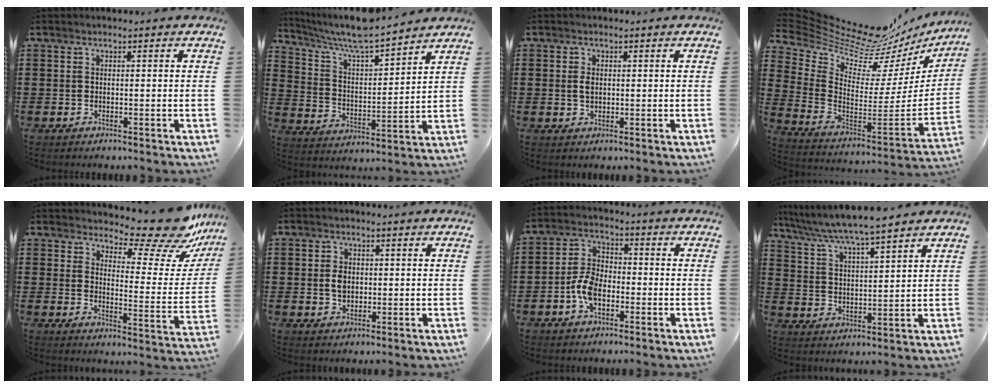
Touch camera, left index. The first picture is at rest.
{"total": 7.8, "force": [7.2, 0.6, 2.9], "torque": [-0.086, -0.043, 0.122]}
{"total": 1.8, "force": [0.3, 1.0, 1.4], "torque": [-0.032, 0.005, 0.005]}
{"total": 8.6, "force": [7.4, 2.9, 3.4], "torque": [-0.098, -0.068, 0.122]}
{"total": 11.2, "force": [9.5, 2.6, 5.2], "torque": [-0.083, -0.069, 0.160]}
{"total": 2.8, "force": [0.2, 2.0, 2.0], "torque": [-0.042, 0.008, 0.004]}
{"total": 6.2, "force": [-2.2, 3.6, 4.5], "torque": [-0.112, 0.002, -0.048]}
{"total": 5.7, "force": [5.2, -0.3, 2.1], "torque": [-0.064, -0.034, 0.086]}